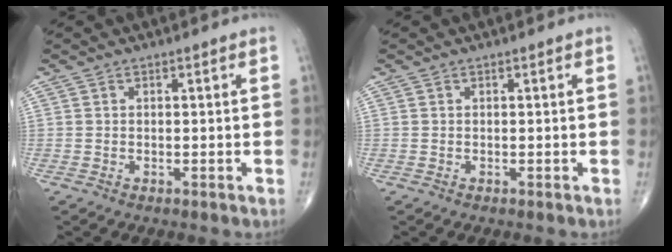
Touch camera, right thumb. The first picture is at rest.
{"total": 0.0}